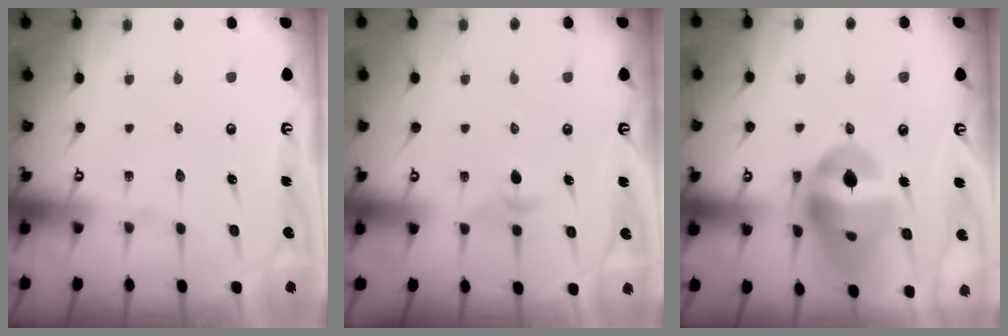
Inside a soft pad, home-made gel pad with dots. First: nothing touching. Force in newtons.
{"total": 3.9, "press": 3.8, "slide": 0.7}
{"total": 18.0, "press": 17.9, "slide": 2.0}